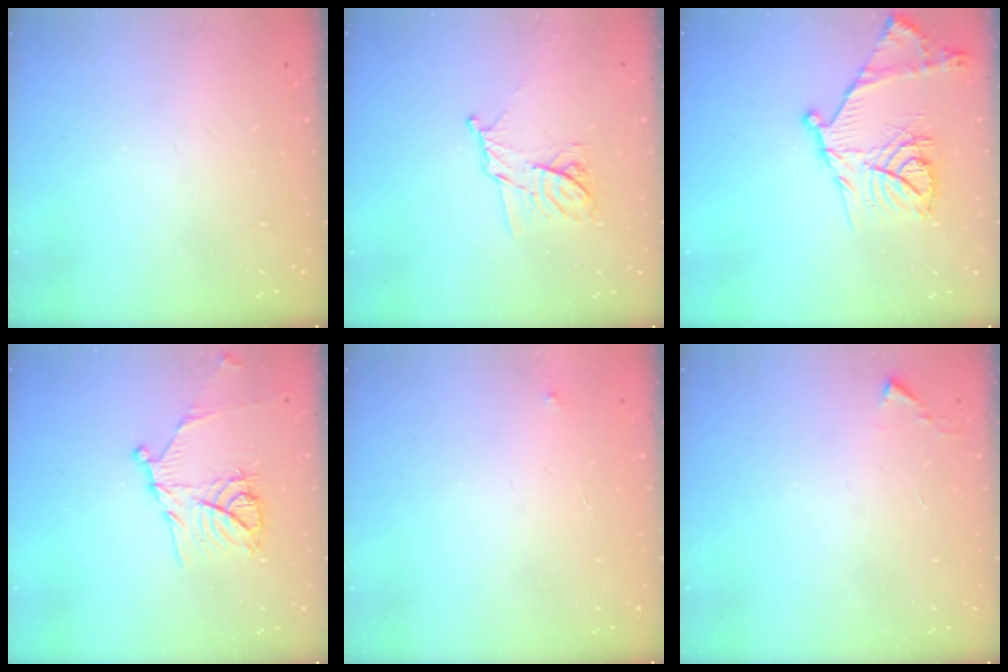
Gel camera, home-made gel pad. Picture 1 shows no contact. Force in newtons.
{"total": 10.3, "press": 10.3, "slide": 0.3}
{"total": 19.6, "press": 19.6, "slide": 1.5}
{"total": 13.8, "press": 13.7, "slide": 0.8}
{"total": 2.5, "press": 2.4, "slide": 0.4}
{"total": 1.1, "press": 1.1, "slide": 0.1}